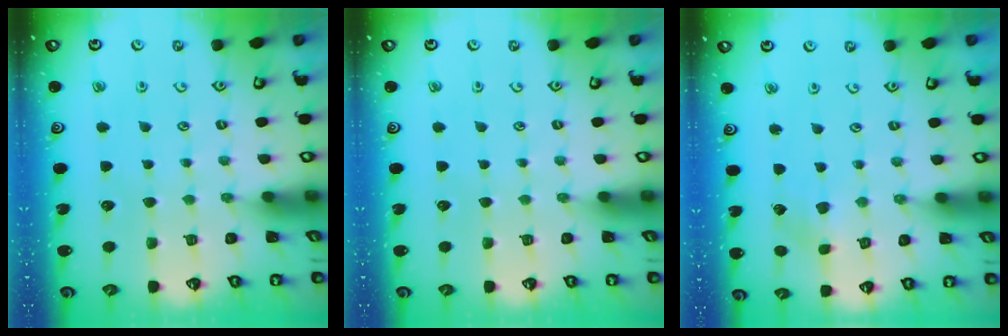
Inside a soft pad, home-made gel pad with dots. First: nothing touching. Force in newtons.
{"total": 0.0}
{"total": 2.9, "press": 2.9, "slide": 0.3}